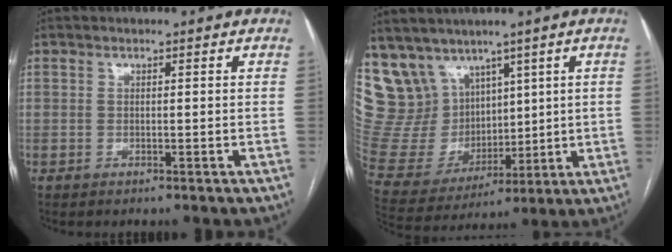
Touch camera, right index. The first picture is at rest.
{"total": 15.6, "force": [10.1, 11.2, 4.1], "torque": [-0.106, 0.054, 0.225]}